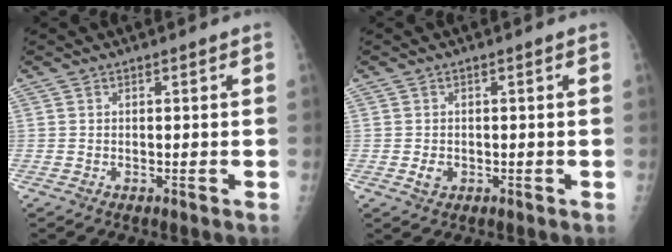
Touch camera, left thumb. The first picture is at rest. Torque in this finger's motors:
{"motor_torque": [0.04, 0.02, 0.40, 0.32, 0.00]}